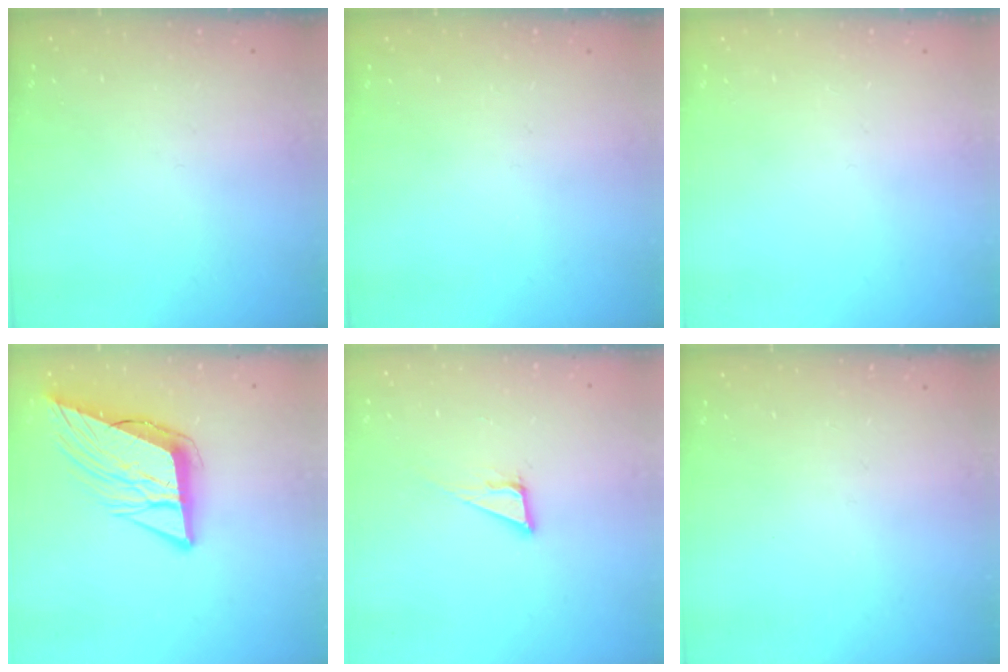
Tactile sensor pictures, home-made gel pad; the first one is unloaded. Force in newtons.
{"total": 0.0}
{"total": 0.0}
{"total": 13.0, "press": 12.4, "slide": 4.0}
{"total": 6.8, "press": 6.4, "slide": 2.4}
{"total": 0.0}